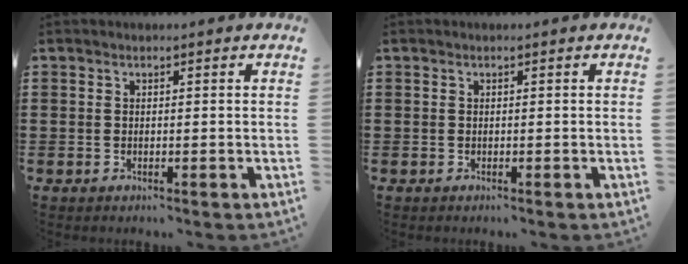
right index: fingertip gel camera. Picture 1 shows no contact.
{"total": 0.0}